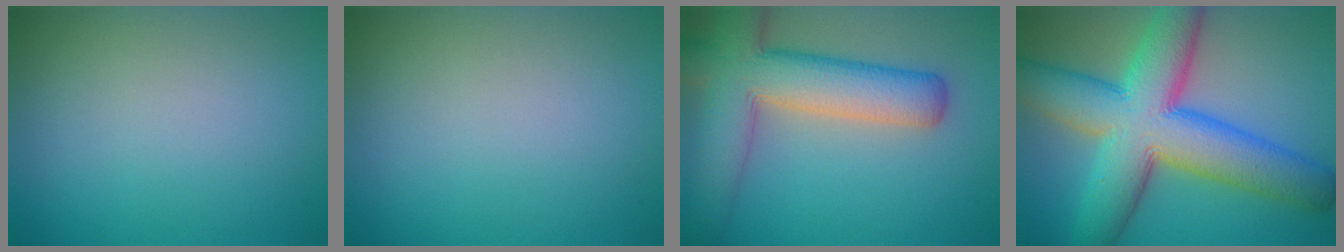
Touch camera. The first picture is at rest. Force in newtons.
{"total": 0.0}
{"total": 9.4, "press": 9.3, "slide": 0.6}
{"total": 12.8, "press": 12.8, "slide": 0.5}